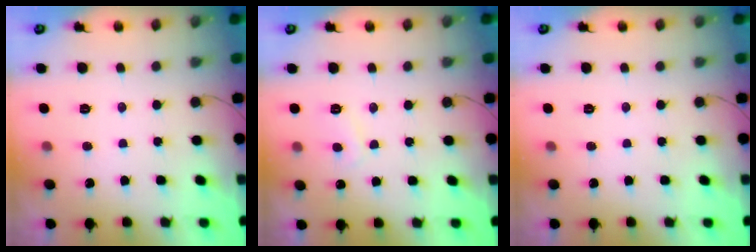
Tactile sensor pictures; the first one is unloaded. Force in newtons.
{"total": 3.4, "press": 3.3, "slide": 0.4}
{"total": 0.0}